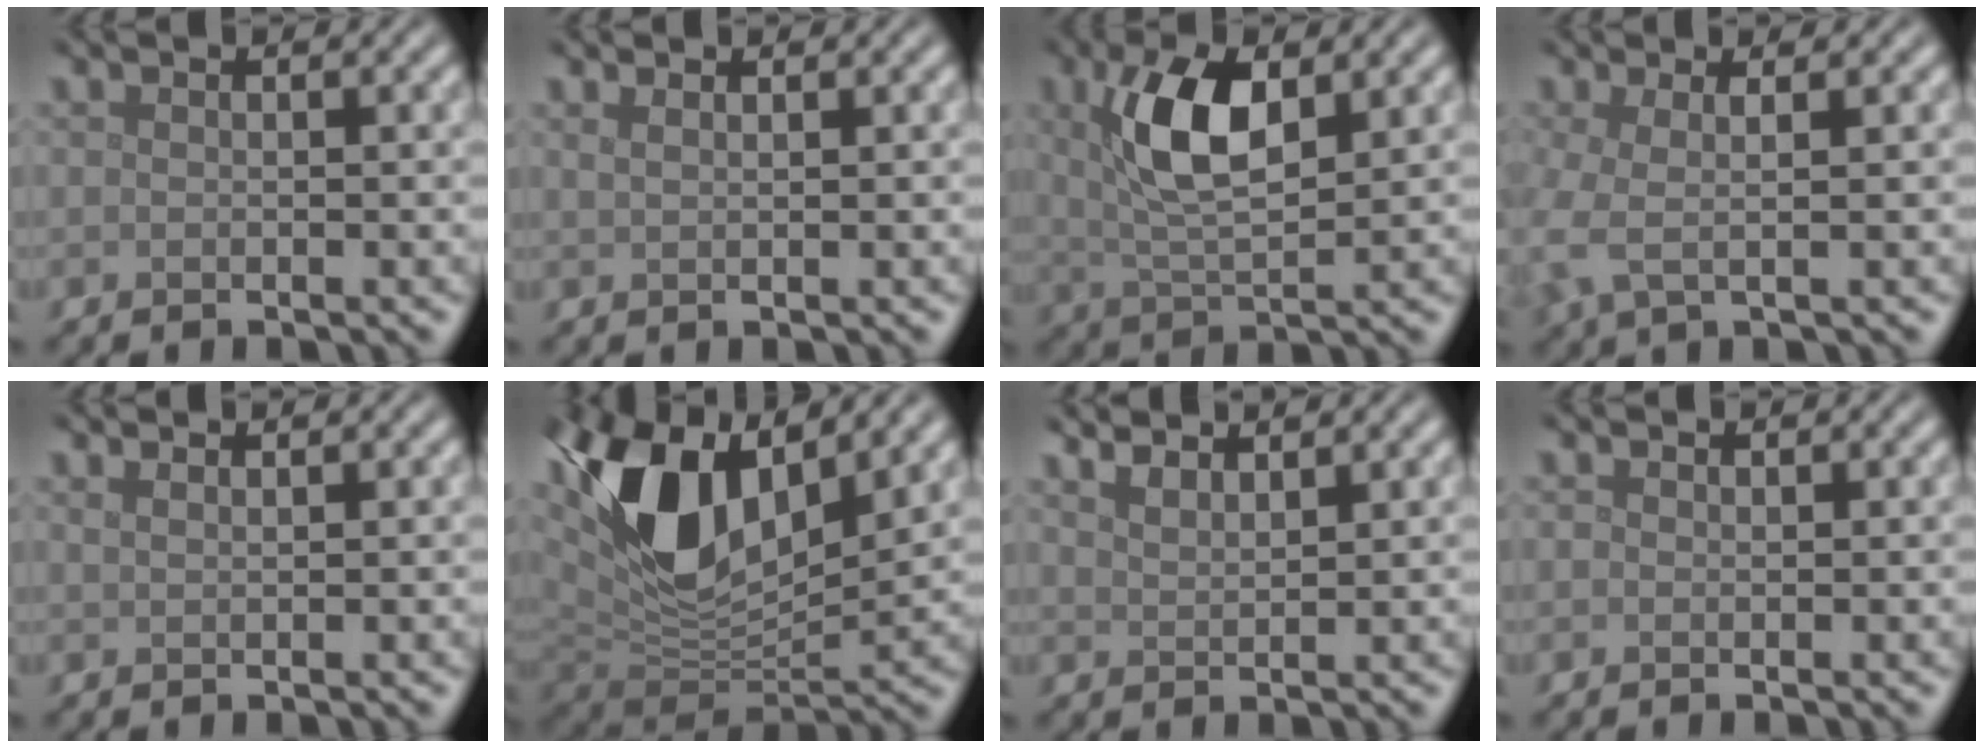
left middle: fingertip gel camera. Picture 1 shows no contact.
{"total": 1.6, "force": [1.1, 0.6, 0.9], "torque": [-0.004, -0.002, 0.005]}
{"total": 6.6, "force": [2.1, 2.8, 5.6], "torque": [-0.113, 0.006, 0.037]}
{"total": 3.0, "force": [-0.1, 0.9, 2.9], "torque": [-0.068, 0.001, -0.007]}
{"total": 1.2, "force": [1.0, 0.3, 0.6], "torque": [-0.006, 0.000, 0.012]}
{"total": 11.9, "force": [5.0, 6.0, 9.0], "torque": [-0.188, 0.006, 0.092]}
{"total": 3.3, "force": [2.8, 0.9, 1.5], "torque": [-0.011, 0.015, 0.027]}
{"total": 0.0}